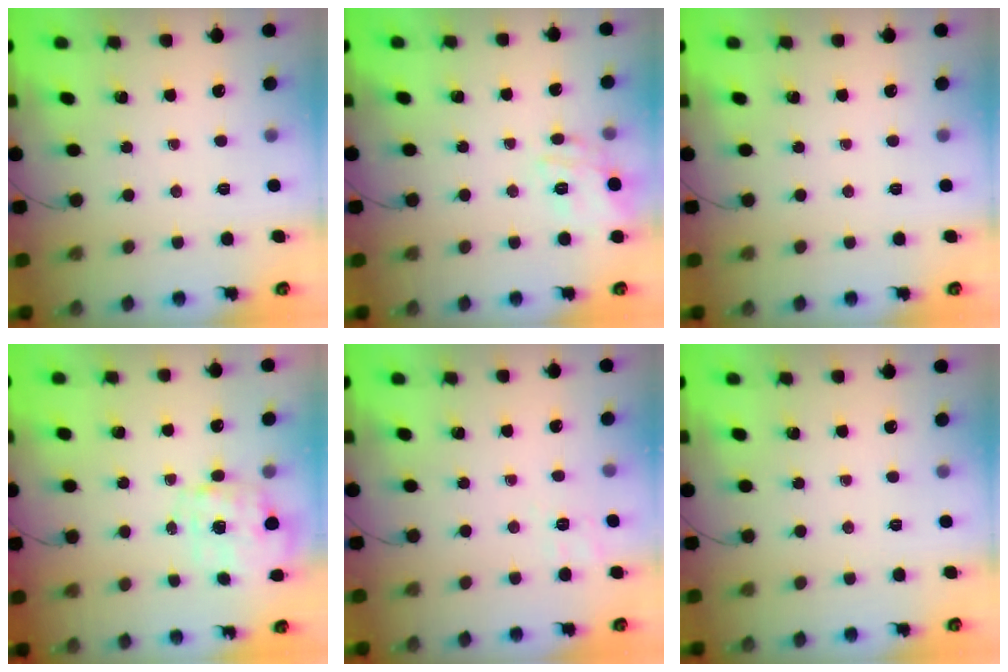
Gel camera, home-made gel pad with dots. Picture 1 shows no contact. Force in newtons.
{"total": 12.4, "press": 12.4, "slide": 0.9}
{"total": 0.0}
{"total": 2.8, "press": 2.7, "slide": 0.9}
{"total": 2.3, "press": 1.4, "slide": 1.9}
{"total": 0.0}